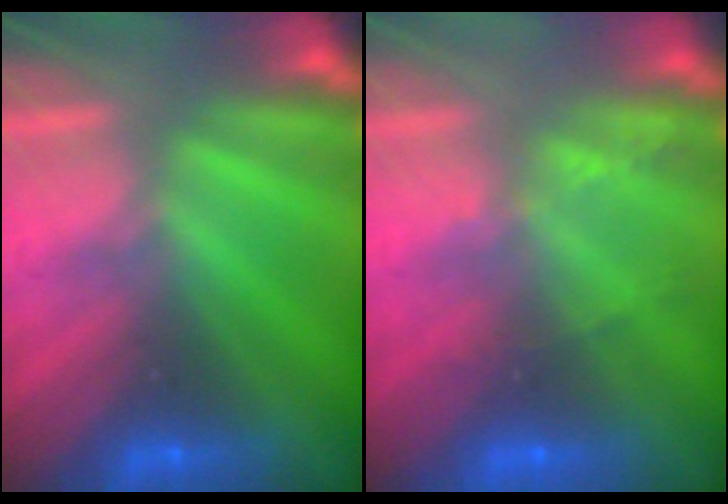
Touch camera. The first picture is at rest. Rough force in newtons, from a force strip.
{"total": 2.2}